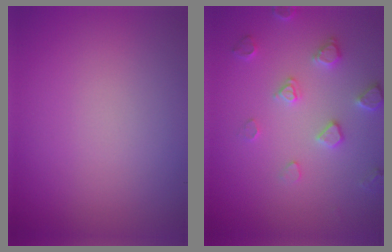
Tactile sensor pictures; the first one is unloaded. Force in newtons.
{"total": 2.9, "press": 2.8, "slide": 0.7}